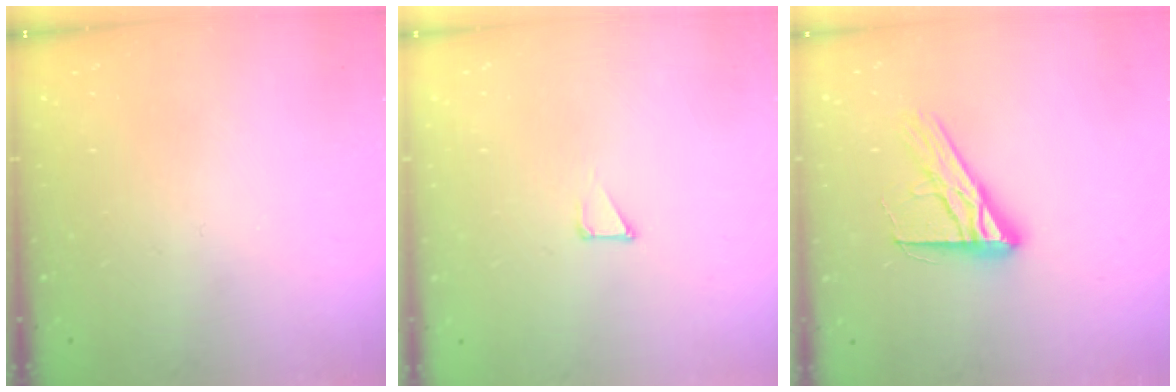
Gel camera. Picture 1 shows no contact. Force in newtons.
{"total": 1.2, "press": 1.2, "slide": 0.0}
{"total": 14.0, "press": 14.0, "slide": 1.0}